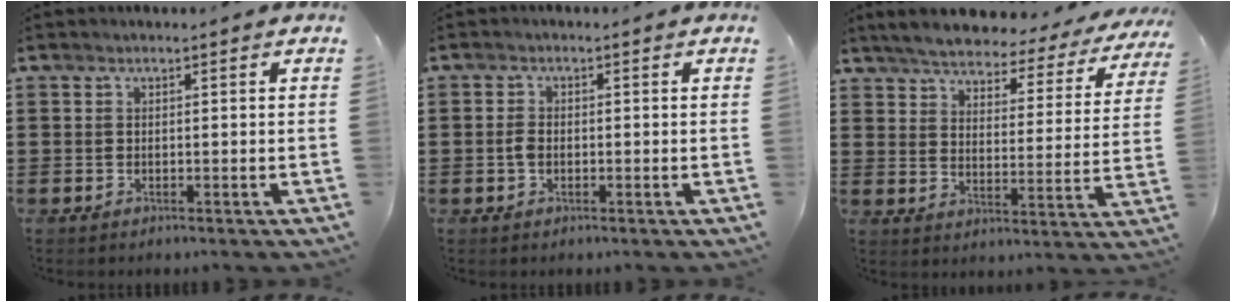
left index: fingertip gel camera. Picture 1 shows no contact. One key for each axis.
{"total": 1.9, "fx": -0.3, "fy": 1.2, "fz": 1.5, "tx": -0.047, "ty": -0.002, "tz": -0.011}
{"total": 4.6, "fx": 4.4, "fy": 0.5, "fz": 1.1, "tx": -0.048, "ty": -0.030, "tz": 0.071}